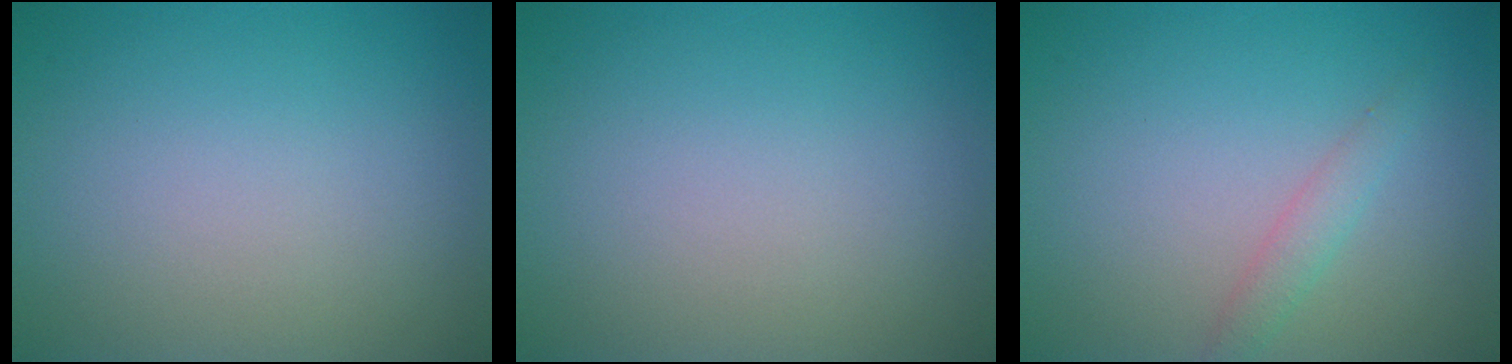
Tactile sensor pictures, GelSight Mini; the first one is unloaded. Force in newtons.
{"total": 0.0}
{"total": 1.5, "press": 1.5, "slide": 0.0}